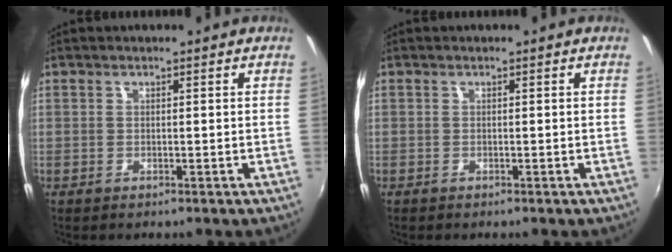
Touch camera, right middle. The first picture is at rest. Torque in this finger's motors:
{"motor_torque": [-0.25, -0.14, -0.04, 0.00]}